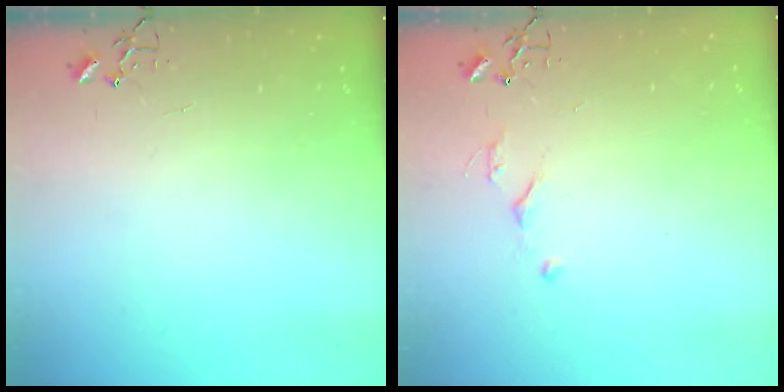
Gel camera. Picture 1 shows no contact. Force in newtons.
{"total": 4.3, "press": 4.3, "slide": 0.6}